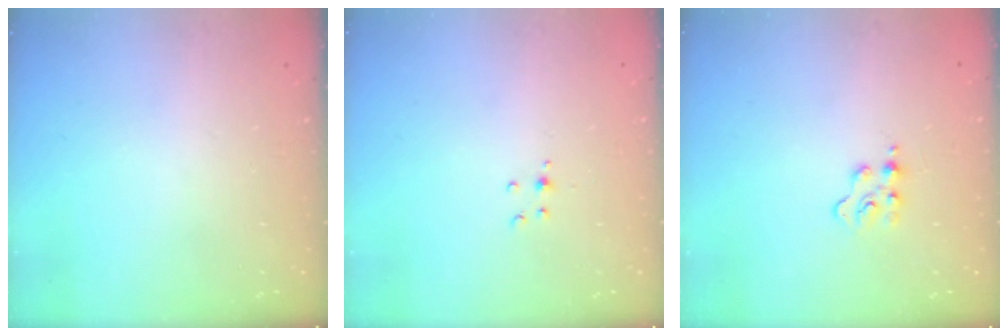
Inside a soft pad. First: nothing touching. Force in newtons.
{"total": 3.5, "press": 3.4, "slide": 0.8}
{"total": 3.1, "press": 3.1, "slide": 0.3}